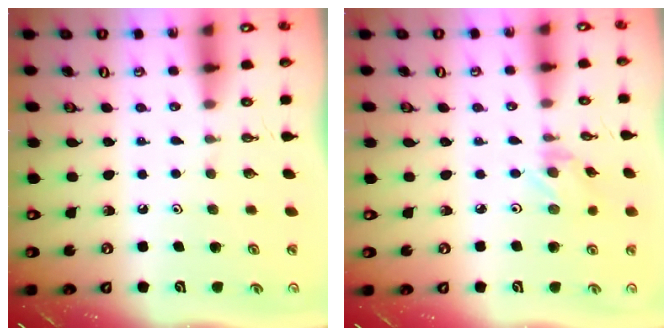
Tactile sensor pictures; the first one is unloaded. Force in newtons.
{"total": 0.8, "press": 0.8, "slide": 0.1}